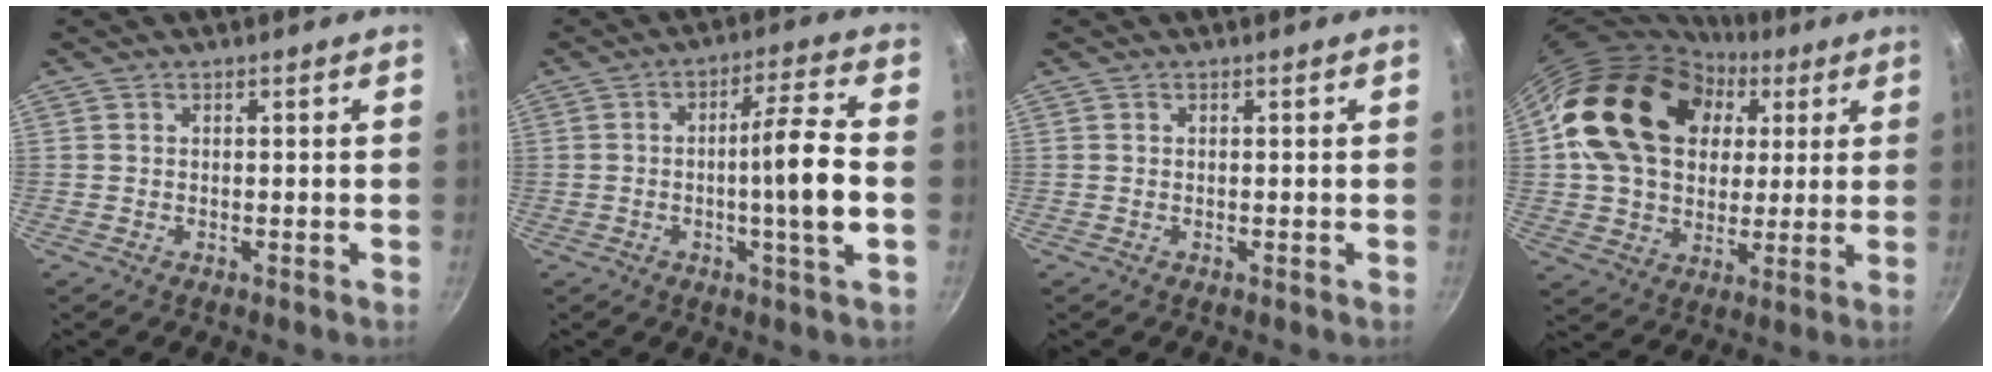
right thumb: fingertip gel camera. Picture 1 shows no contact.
{"total": 10.3, "force": [-1.5, 0.4, 10.2], "torque": [-0.163, 0.021, -0.026]}
{"total": 0.0}
{"total": 22.6, "force": [6.0, 17.0, 13.5], "torque": [-0.196, 0.019, 0.103]}